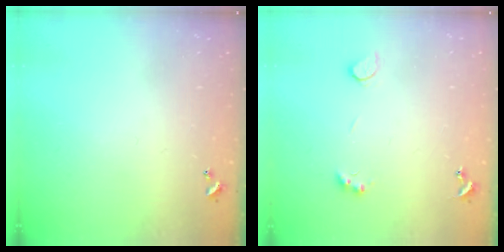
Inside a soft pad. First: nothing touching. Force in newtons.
{"total": 3.7, "press": 3.4, "slide": 1.2}